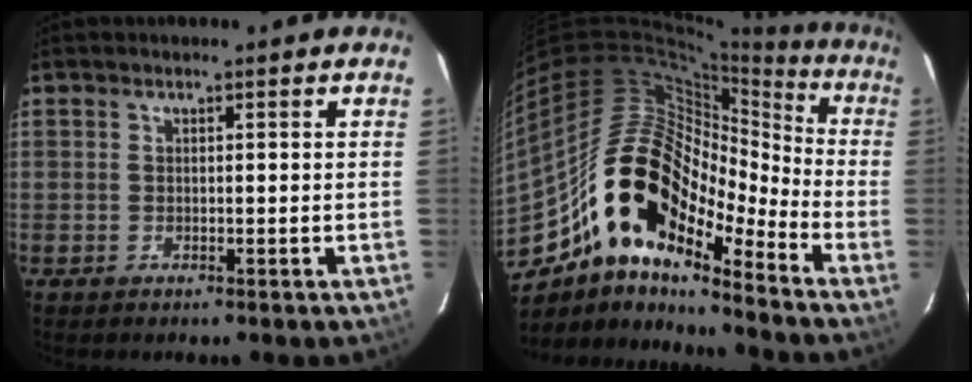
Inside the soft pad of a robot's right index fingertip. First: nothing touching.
{"total": 22.0, "force": [-13.2, 9.9, 14.6], "torque": [-0.254, -0.010, -0.258]}